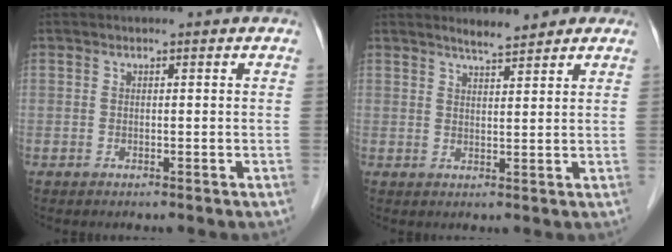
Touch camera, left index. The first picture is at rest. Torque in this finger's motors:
{"motor_torque": [-0.10, -0.19, 0.04, 0.00]}